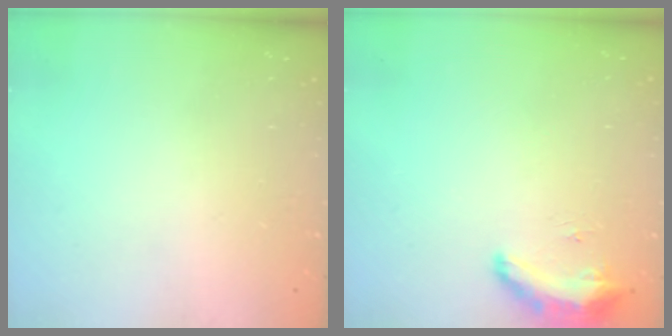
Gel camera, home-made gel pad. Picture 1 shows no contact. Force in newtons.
{"total": 9.2, "press": 8.6, "slide": 3.1}